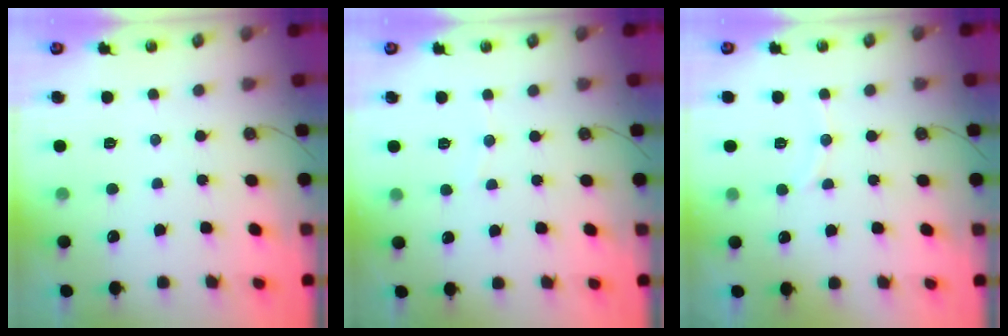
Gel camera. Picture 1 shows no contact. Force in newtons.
{"total": 3.2, "press": 3.2, "slide": 0.4}
{"total": 4.6, "press": 4.4, "slide": 1.2}